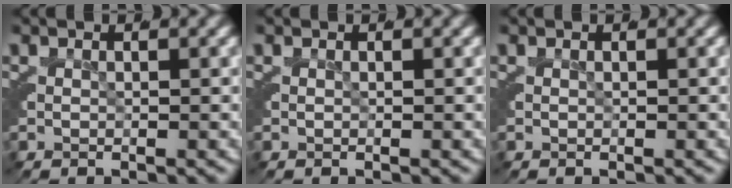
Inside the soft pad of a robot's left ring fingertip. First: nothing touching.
{"total": 0.0}
{"total": 0.0}